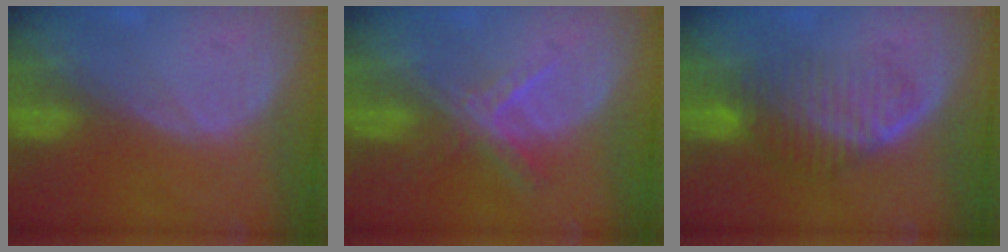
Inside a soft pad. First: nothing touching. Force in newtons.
{"total": 5.6, "press": 4.8, "slide": 2.8}
{"total": 6.6, "press": 6.4, "slide": 1.7}